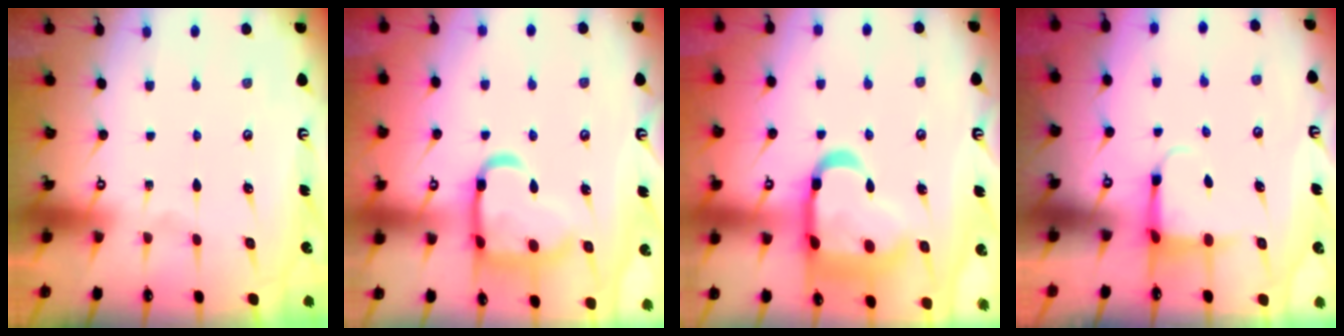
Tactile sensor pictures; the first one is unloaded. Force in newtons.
{"total": 17.4, "press": 17.3, "slide": 1.6}
{"total": 21.6, "press": 21.5, "slide": 1.9}
{"total": 3.8, "press": 3.6, "slide": 1.2}